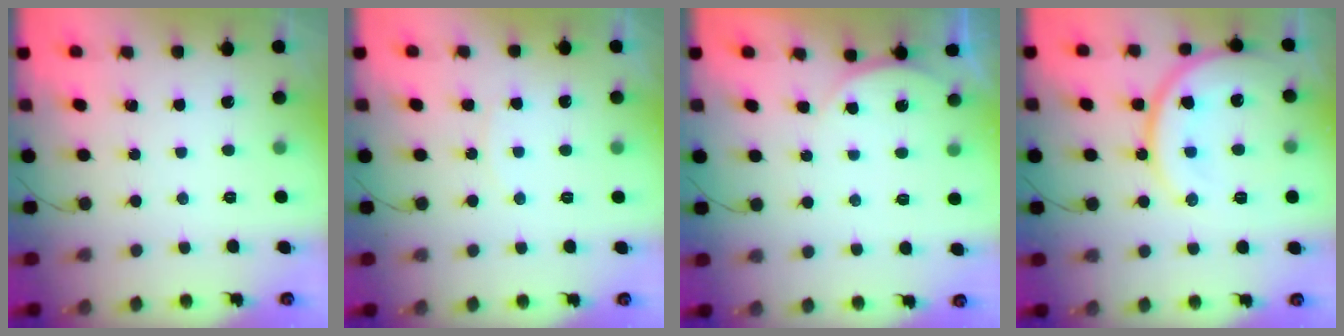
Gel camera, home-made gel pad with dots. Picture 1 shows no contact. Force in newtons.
{"total": 3.4, "press": 3.4, "slide": 0.6}
{"total": 2.7, "press": 2.3, "slide": 1.4}
{"total": 15.8, "press": 15.7, "slide": 1.4}